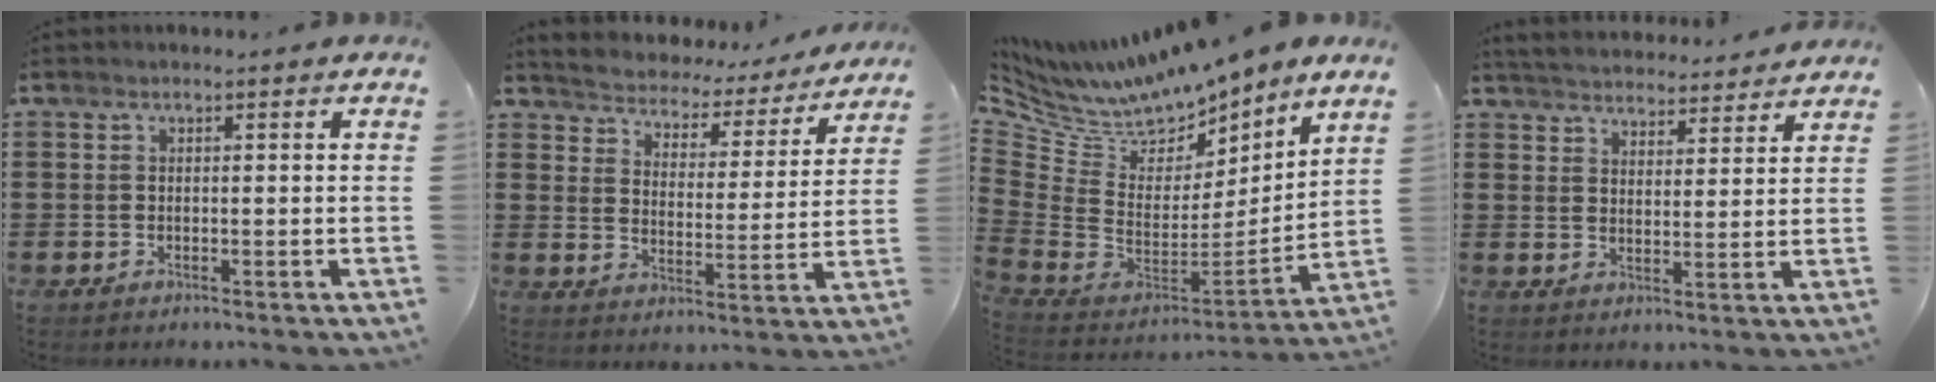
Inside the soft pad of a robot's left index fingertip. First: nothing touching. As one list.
[{"total": 3.2, "force": [3.1, 0.4, -0.5], "torque": [-0.016, -0.033, 0.045]}, {"total": 7.5, "force": [7.1, 2.4, 0.6], "torque": [-0.062, -0.069, 0.126]}, {"total": 4.2, "force": [4.2, 0.3, 0.0], "torque": [-0.019, -0.024, 0.073]}]